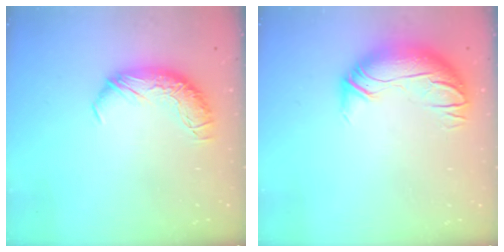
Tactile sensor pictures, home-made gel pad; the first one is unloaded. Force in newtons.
{"total": 3.0, "press": 0.4, "slide": 2.9}